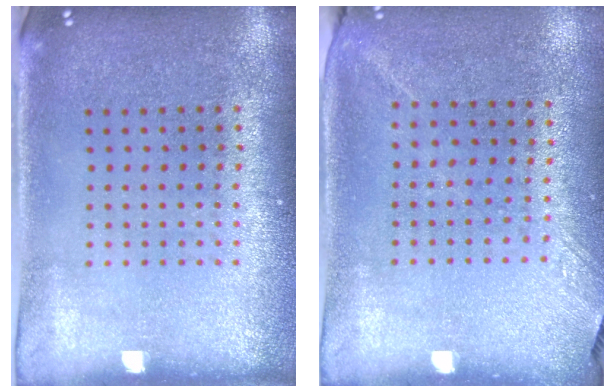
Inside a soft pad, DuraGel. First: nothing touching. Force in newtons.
{"total": 1.2, "press": 0.9, "slide": 0.8}